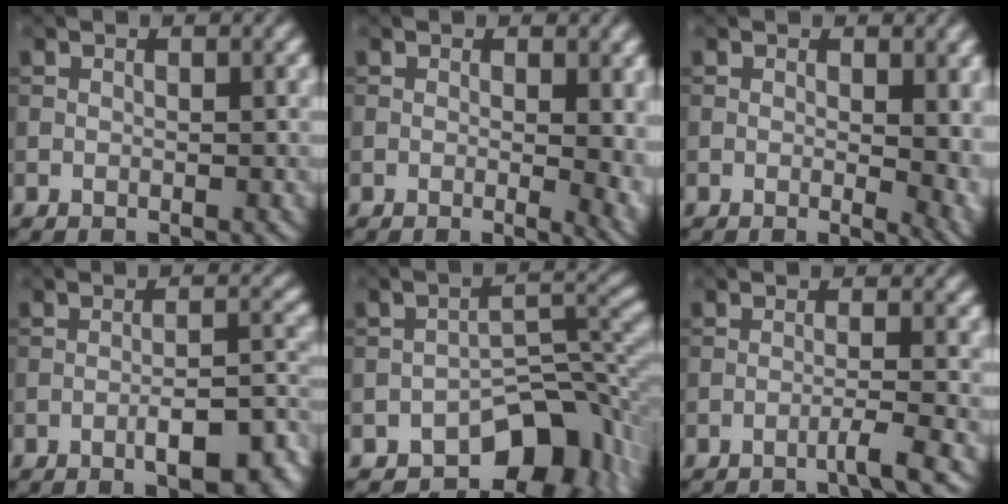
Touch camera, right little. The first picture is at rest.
{"total": 5.1, "force": [-0.1, 2.3, 4.5], "torque": [-0.040, -0.010, 0.001]}
{"total": 5.5, "force": [0.1, 2.6, 4.8], "torque": [-0.047, -0.009, 0.003]}
{"total": 7.2, "force": [-3.9, 2.2, 5.6], "torque": [-0.077, 0.005, -0.054]}
{"total": 9.0, "force": [-5.5, 4.7, 5.4], "torque": [-0.053, 0.000, -0.094]}
{"total": 2.1, "force": [-1.4, 0.0, 1.6], "torque": [-0.016, 0.006, -0.037]}